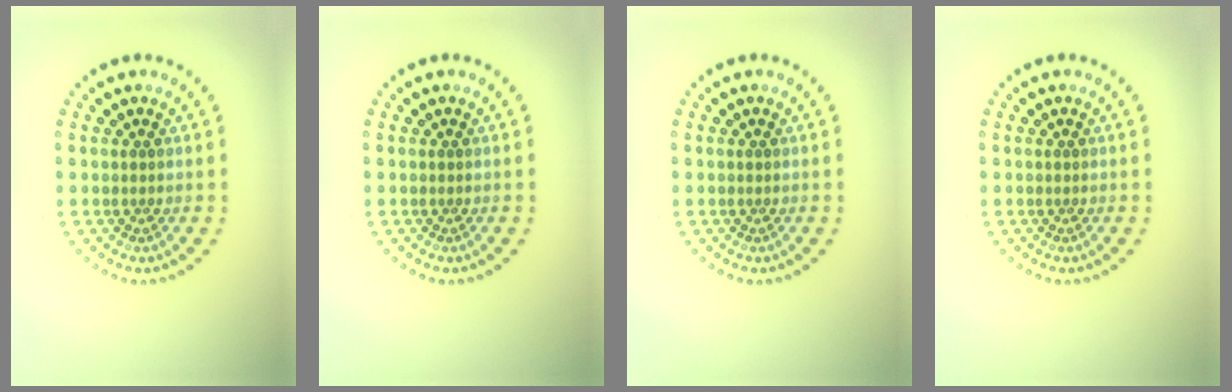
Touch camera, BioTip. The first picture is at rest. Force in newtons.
{"total": 0.0}
{"total": 0.0}
{"total": 0.0}